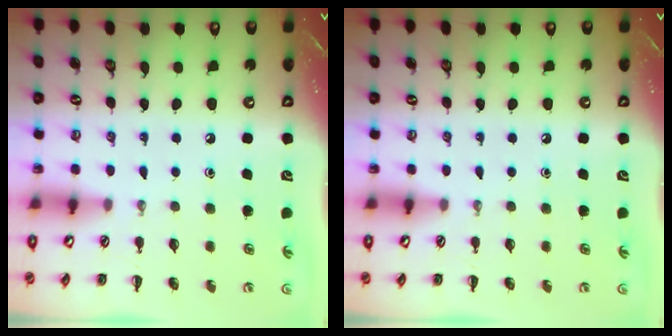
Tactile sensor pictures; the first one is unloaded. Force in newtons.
{"total": 0.0}